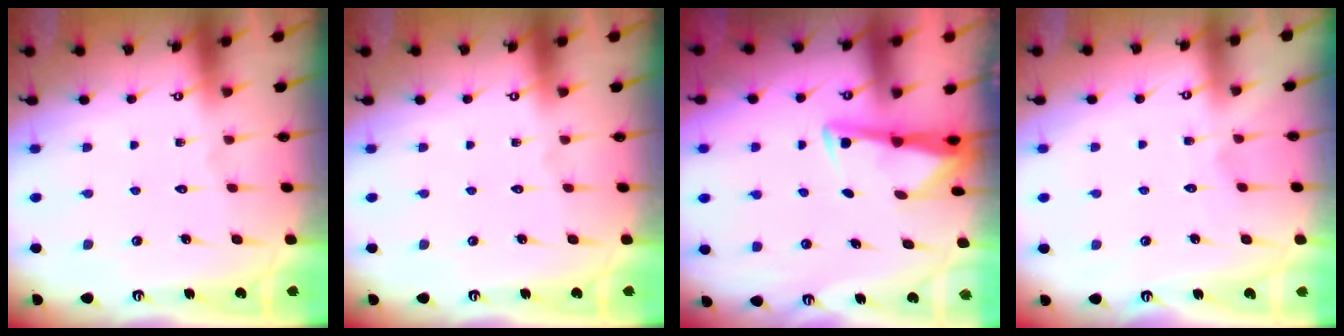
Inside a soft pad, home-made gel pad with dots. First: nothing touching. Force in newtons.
{"total": 0.0}
{"total": 3.0, "press": 3.0, "slide": 0.4}
{"total": 2.8, "press": 2.8, "slide": 0.3}